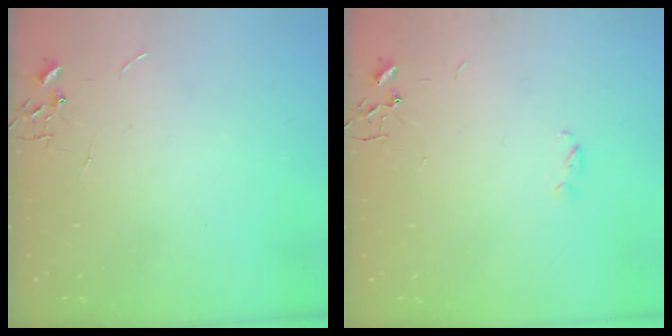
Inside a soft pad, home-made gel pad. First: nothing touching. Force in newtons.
{"total": 2.9, "press": 2.9, "slide": 0.3}